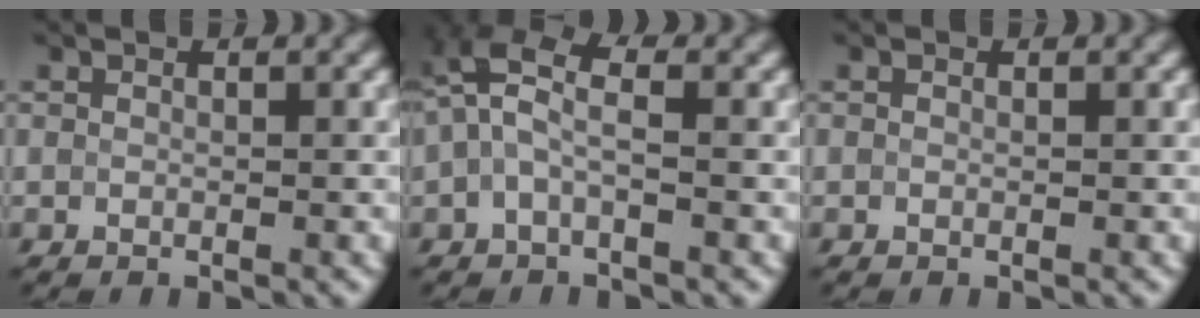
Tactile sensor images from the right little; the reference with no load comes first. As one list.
[{"total": 4.8, "force": [0.6, 2.3, 4.1], "torque": [-0.099, 0.018, 0.000]}, {"total": 0.0}]